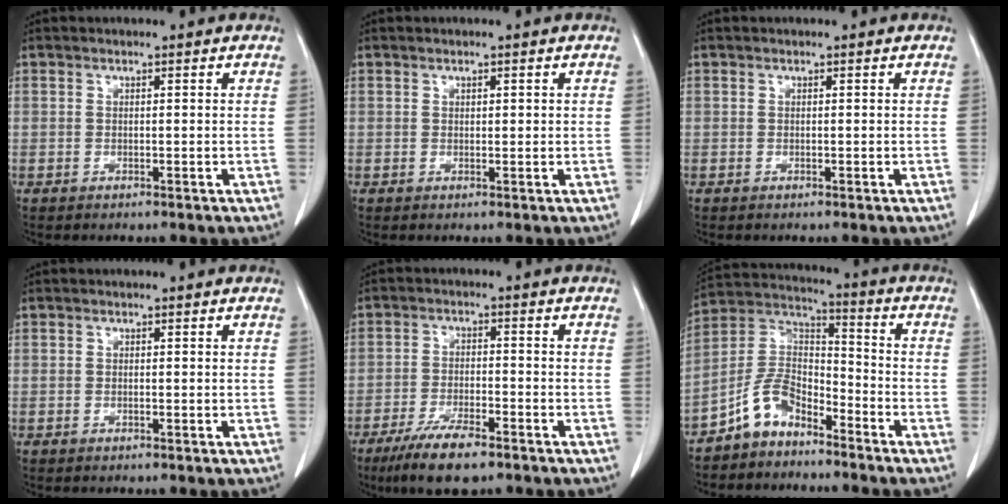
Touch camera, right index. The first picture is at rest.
{"total": 0.6, "force": [0.3, 0.3, 0.4], "torque": [-0.005, -0.001, 0.005]}
{"total": 0.0}
{"total": 0.0}
{"total": 8.5, "force": [-6.0, 1.9, 5.8], "torque": [-0.106, -0.015, -0.103]}
{"total": 8.6, "force": [-6.2, 4.5, 3.8], "torque": [-0.081, 0.030, -0.125]}